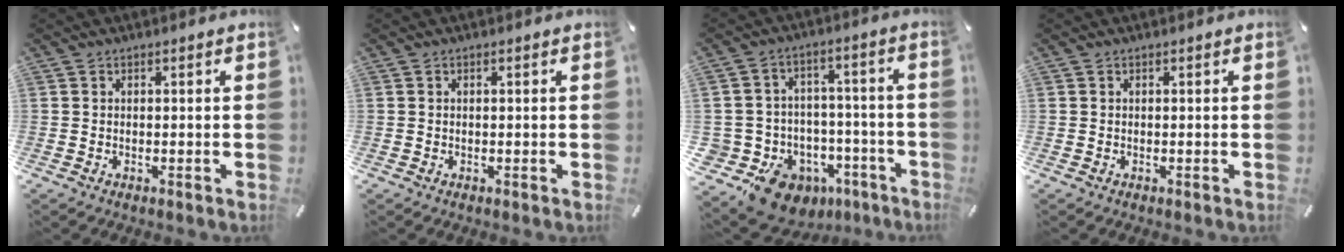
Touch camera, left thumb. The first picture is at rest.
{"total": 0.0}
{"total": 12.6, "force": [-7.6, 9.3, 3.9], "torque": [-0.069, 0.048, -0.122]}
{"total": 0.0}